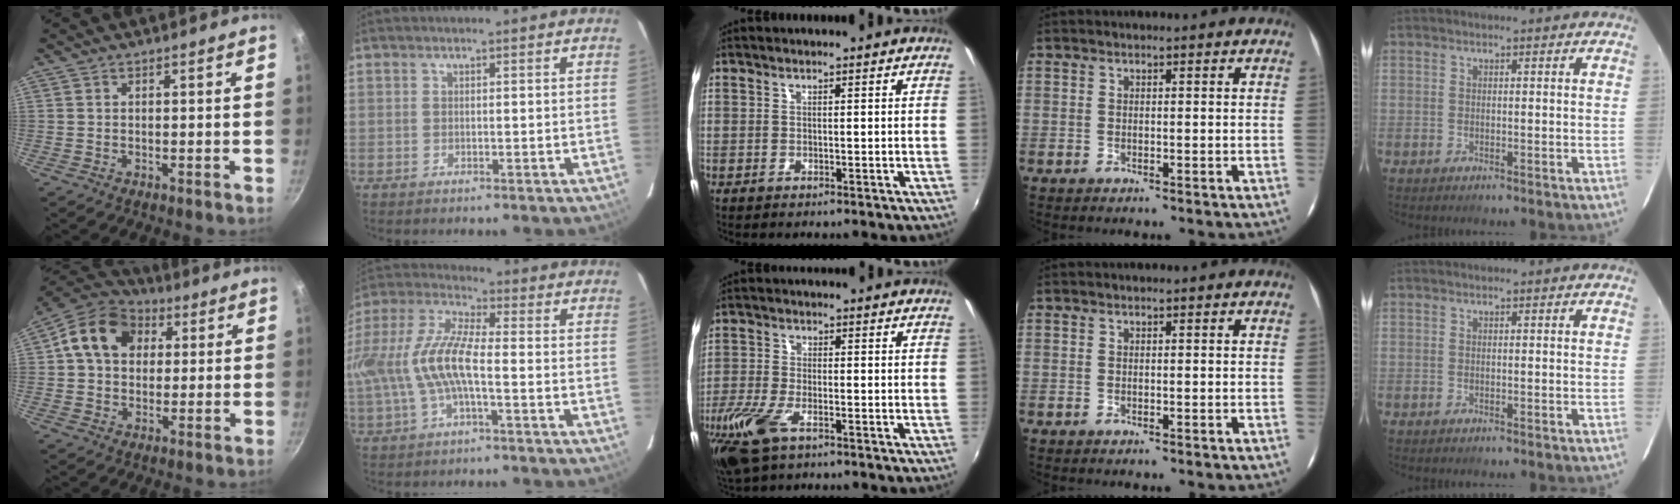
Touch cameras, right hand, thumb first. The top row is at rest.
{"thumb": {"total": 13.6, "force": [3.2, 10.7, 7.7], "torque": [-0.108, 0.022, 0.035]}, "index": {"total": 12.6, "force": [-2.3, 3.4, 11.9], "torque": [-0.250, 0.004, -0.042]}, "middle": {"total": 10.9, "force": [-6.2, 4.6, 7.7], "torque": [-0.187, -0.034, -0.121]}}